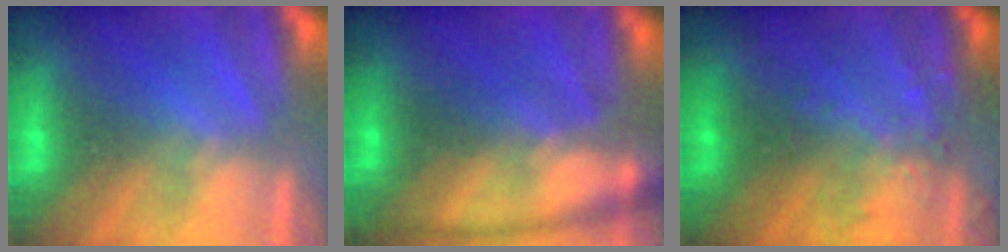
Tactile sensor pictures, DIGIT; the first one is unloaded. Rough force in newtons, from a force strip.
{"total": 5.5}
{"total": 3.1}